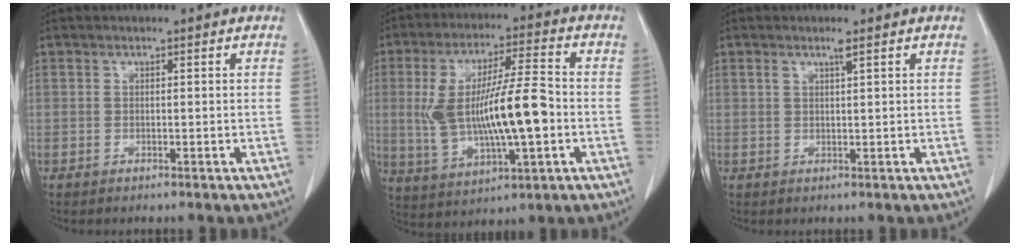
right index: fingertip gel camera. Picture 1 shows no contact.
{"total": 15.3, "force": [-1.2, 3.3, 14.9], "torque": [-0.295, 0.009, -0.012]}
{"total": 1.5, "force": [0.9, -0.2, 1.2], "torque": [-0.026, 0.002, 0.018]}